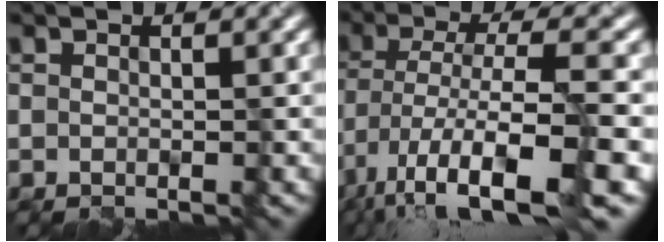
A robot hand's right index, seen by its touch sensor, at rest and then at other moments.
{"total": 12.0, "force": [-6.4, 3.1, 9.7], "torque": [-0.180, -0.004, -0.109]}